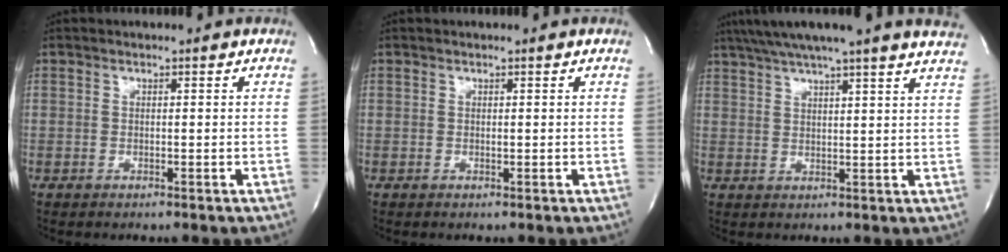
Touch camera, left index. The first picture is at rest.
{"total": 0.0}
{"total": 18.7, "force": [16.3, -0.4, 9.2], "torque": [-0.159, 0.011, 0.207]}